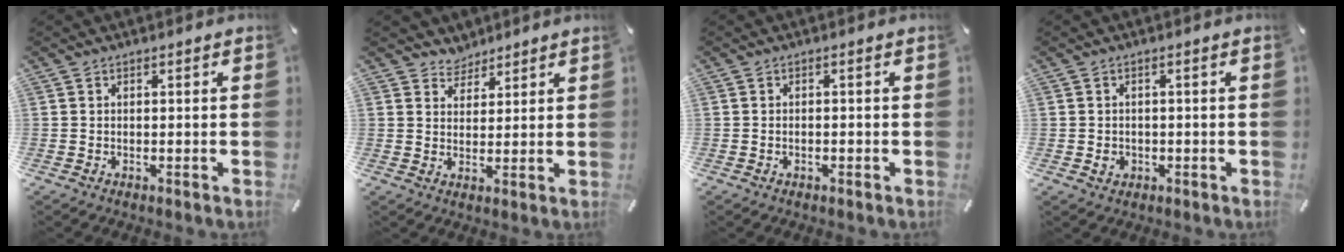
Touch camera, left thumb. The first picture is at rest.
{"total": 4.1, "force": [3.4, 2.3, -0.6], "torque": [0.004, -0.020, 0.063]}
{"total": 1.0, "force": [-0.5, 0.3, 0.8], "torque": [-0.015, -0.001, -0.008]}
{"total": 1.6, "force": [-0.4, 1.5, 0.5], "torque": [-0.012, 0.004, -0.008]}